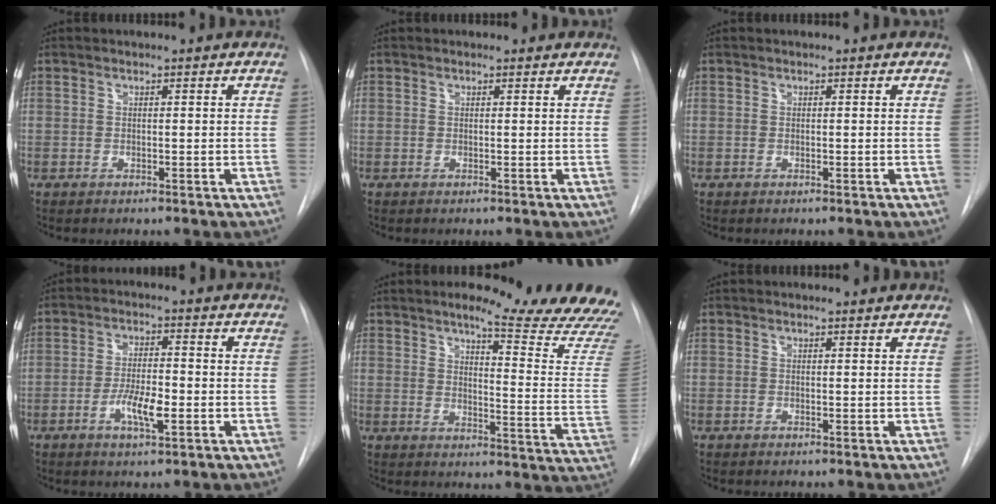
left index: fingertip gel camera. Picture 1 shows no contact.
{"total": 0.9, "force": [0.8, 0.4, 0.1], "torque": [-0.008, 0.001, 0.005]}
{"total": 0.0}
{"total": 5.5, "force": [-1.9, 1.3, 5.0], "torque": [-0.094, -0.002, -0.032]}
{"total": 19.7, "force": [17.7, 0.1, 8.7], "torque": [-0.107, -0.113, 0.199]}
{"total": 1.7, "force": [1.6, 0.4, 0.2], "torque": [-0.013, 0.006, 0.012]}